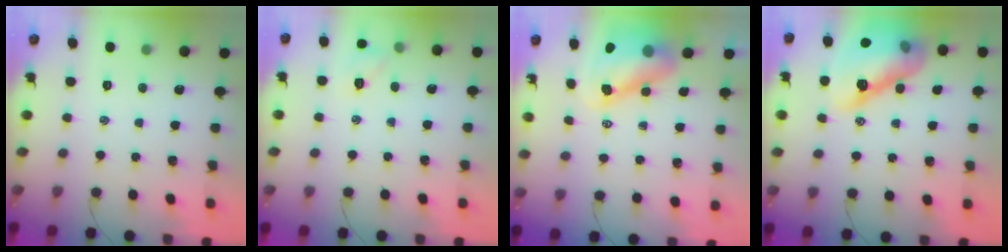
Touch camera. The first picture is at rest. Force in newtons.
{"total": 6.8, "press": 6.7, "slide": 1.3}
{"total": 9.9, "press": 9.5, "slide": 2.7}
{"total": 17.9, "press": 17.3, "slide": 4.5}